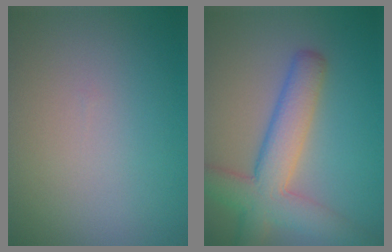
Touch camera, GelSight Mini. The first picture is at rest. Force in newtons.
{"total": 6.5, "press": 6.5, "slide": 0.3}